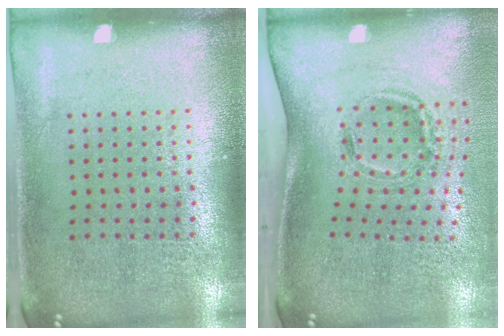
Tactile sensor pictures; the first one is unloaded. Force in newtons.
{"total": 1.6, "press": 1.1, "slide": 1.1}